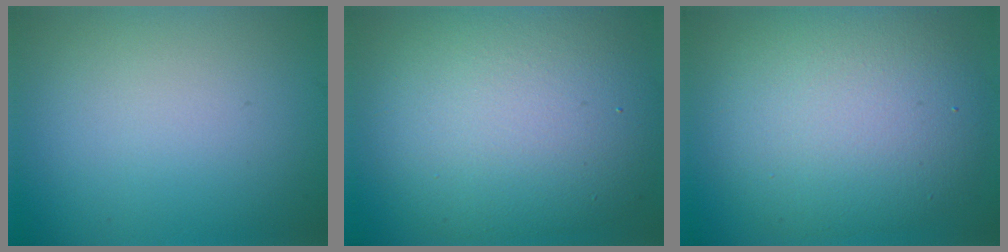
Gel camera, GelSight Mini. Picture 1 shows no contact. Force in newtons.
{"total": 11.6, "press": 11.6, "slide": 0.7}
{"total": 9.3, "press": 9.3, "slide": 0.5}